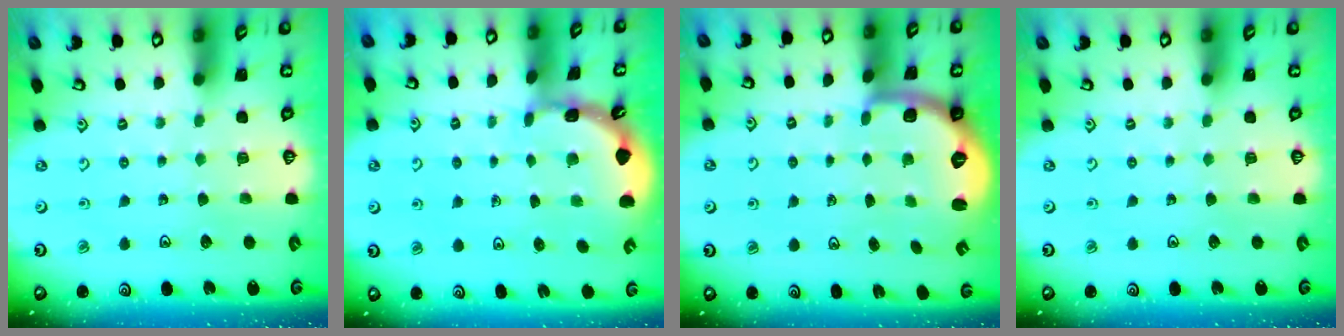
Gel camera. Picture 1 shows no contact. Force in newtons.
{"total": 1.7, "press": 1.7, "slide": 0.1}
{"total": 2.0, "press": 1.6, "slide": 1.2}
{"total": 0.0}